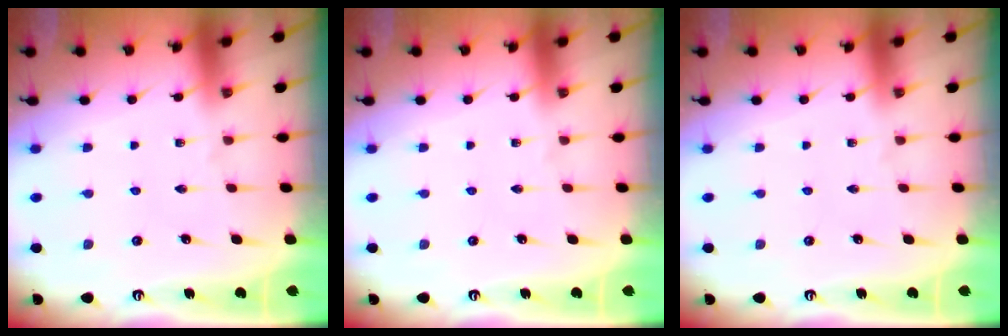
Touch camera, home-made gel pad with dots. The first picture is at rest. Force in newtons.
{"total": 0.0}
{"total": 0.0}